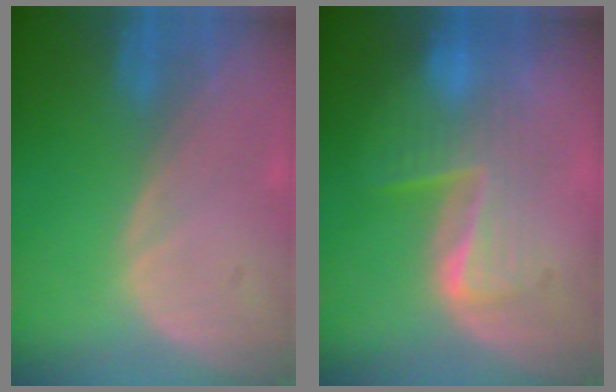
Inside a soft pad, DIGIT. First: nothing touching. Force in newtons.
{"total": 6.3, "press": 6.1, "slide": 1.5}